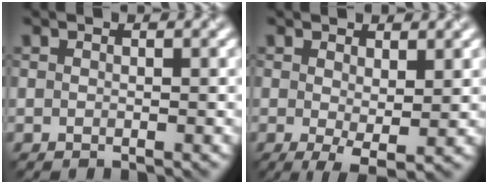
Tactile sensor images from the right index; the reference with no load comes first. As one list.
[{"total": 2.8, "force": [0.3, 0.9, 2.6], "torque": [-0.047, -0.010, 0.008]}]